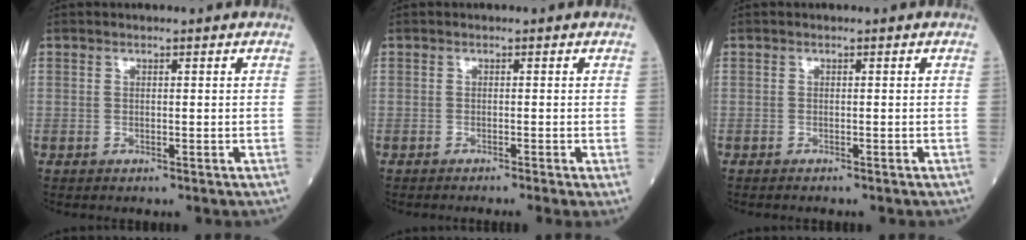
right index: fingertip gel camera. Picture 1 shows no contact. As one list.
[{"total": 2.3, "force": [-1.7, -0.6, 1.3], "torque": [-0.010, 0.002, -0.024]}, {"total": 1.0, "force": [-0.9, 0.0, 0.5], "torque": [-0.007, 0.000, -0.008]}]